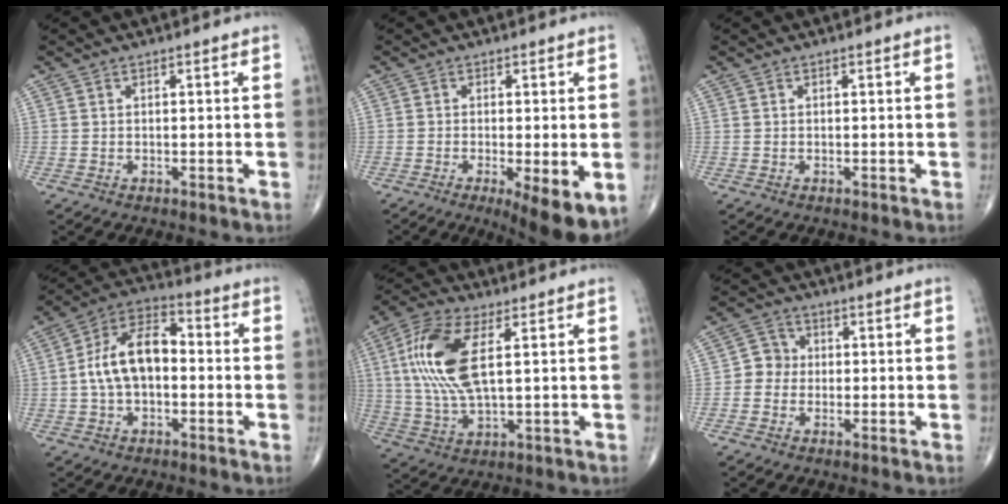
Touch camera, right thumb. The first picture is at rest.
{"total": 9.4, "force": [-3.3, 2.4, 8.4], "torque": [-0.122, -0.020, -0.048]}
{"total": 0.0}
{"total": 12.3, "force": [-0.5, 7.2, 10.0], "torque": [-0.175, 0.039, -0.020]}
{"total": 14.0, "force": [3.1, 5.6, 12.4], "torque": [-0.274, -0.002, 0.062]}
{"total": 4.1, "force": [-0.6, 3.8, 1.3], "torque": [0.000, 0.011, -0.022]}